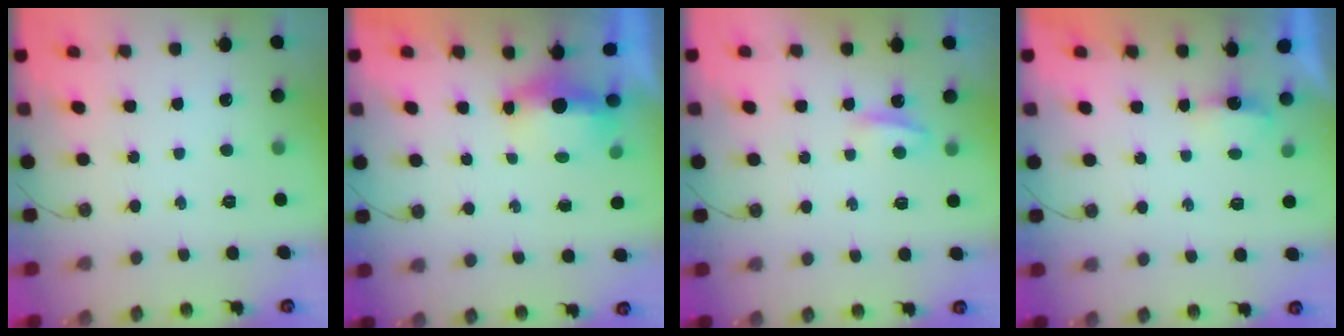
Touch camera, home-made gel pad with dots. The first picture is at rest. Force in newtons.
{"total": 4.9, "press": 4.8, "slide": 1.2}
{"total": 3.9, "press": 3.9, "slide": 0.4}
{"total": 2.9, "press": 2.8, "slide": 0.6}